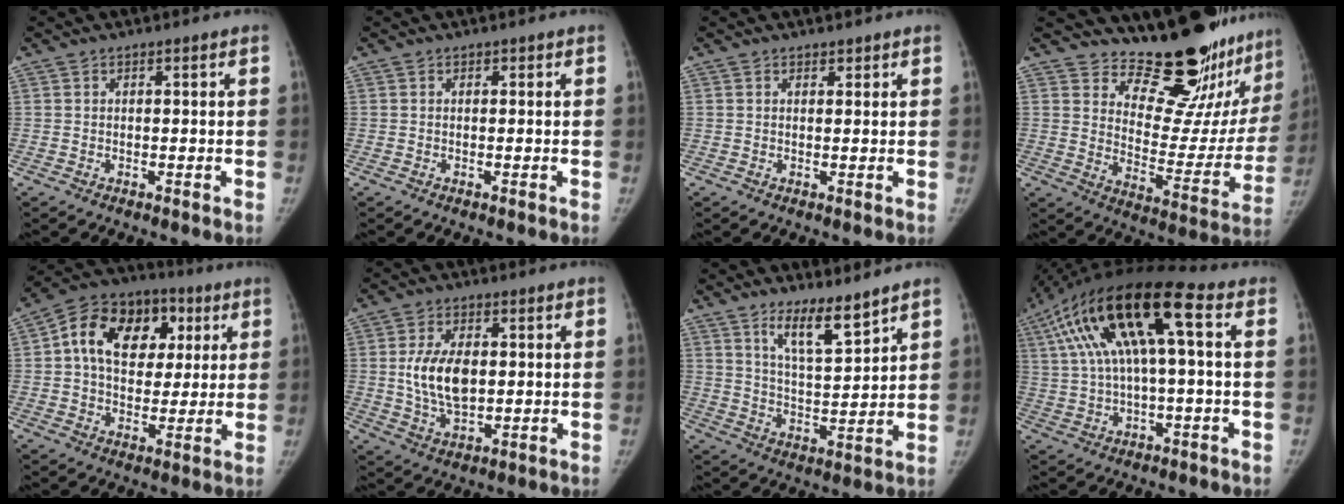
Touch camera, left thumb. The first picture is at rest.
{"total": 0.0}
{"total": 1.1, "force": [0.9, 0.6, 0.4], "torque": [0.006, -0.005, 0.011]}
{"total": 21.9, "force": [19.4, 6.4, 8.0], "torque": [-0.056, -0.182, 0.259]}
{"total": 18.3, "force": [4.7, 13.1, 11.8], "torque": [-0.165, 0.016, 0.069]}
{"total": 10.1, "force": [1.0, 5.7, 8.3], "torque": [-0.147, -0.007, 0.027]}
{"total": 8.9, "force": [6.6, 1.9, 5.7], "torque": [-0.088, -0.059, 0.124]}
{"total": 19.7, "force": [5.1, 5.7, 18.1], "torque": [-0.365, 0.041, 0.089]}